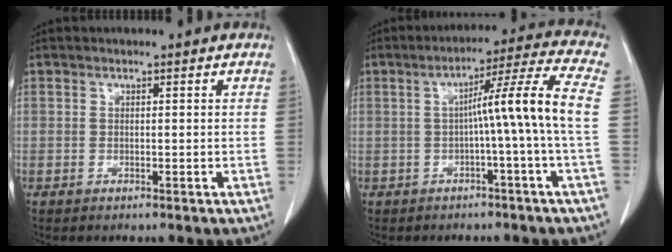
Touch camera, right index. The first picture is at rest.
{"total": 10.0, "force": [-0.5, -2.3, 9.7], "torque": [-0.141, 0.021, -0.003]}